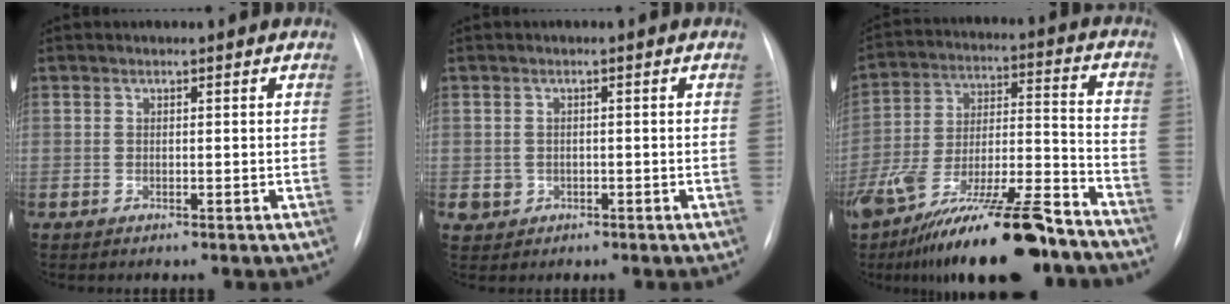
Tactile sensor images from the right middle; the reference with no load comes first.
{"total": 2.1, "force": [-0.5, 2.0, 0.3], "torque": [0.000, 0.006, -0.001]}
{"total": 26.1, "force": [-19.5, 4.5, 16.7], "torque": [-0.267, -0.012, -0.325]}